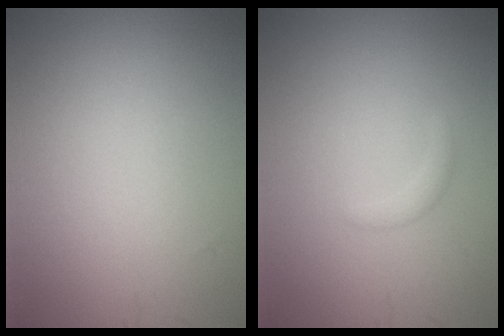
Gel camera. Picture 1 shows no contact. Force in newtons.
{"total": 0.9, "press": 0.9, "slide": 0.2}